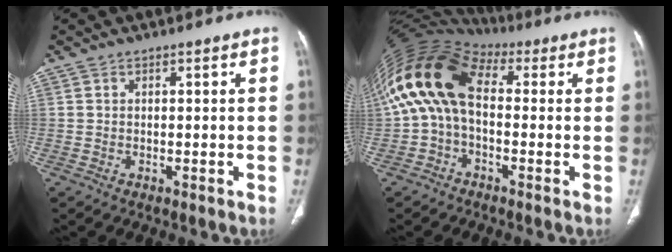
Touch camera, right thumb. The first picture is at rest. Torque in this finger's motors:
{"motor_torque": [0.82, 0.82, 1.40, -0.87, 0.58]}